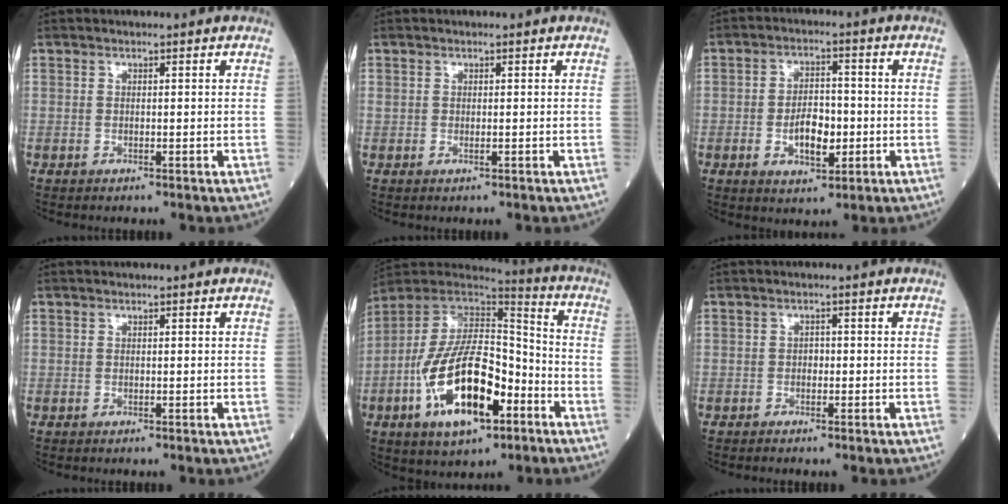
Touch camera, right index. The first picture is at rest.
{"total": 0.5, "force": [-0.1, 0.2, 0.5], "torque": [-0.012, -0.002, 0.000]}
{"total": 6.8, "force": [-1.5, 3.4, 5.7], "torque": [-0.101, 0.004, -0.021]}
{"total": 0.0}
{"total": 19.7, "force": [-7.5, 7.8, 16.5], "torque": [-0.320, 0.000, -0.127]}
{"total": 1.0, "force": [-0.5, 0.7, 0.5], "torque": [-0.004, 0.003, -0.010]}